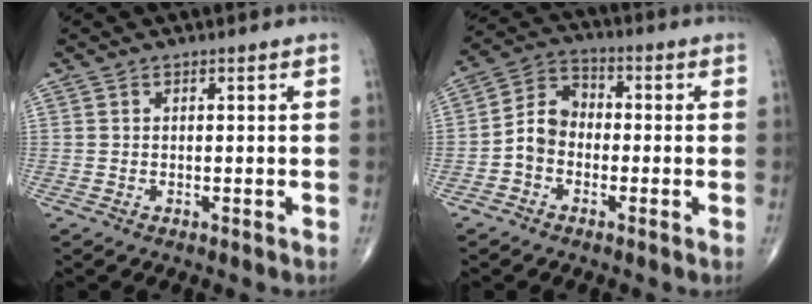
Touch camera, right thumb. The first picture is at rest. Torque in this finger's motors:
{"motor_torque": [0.29, 0.30, -0.05, -0.03, 0.04]}